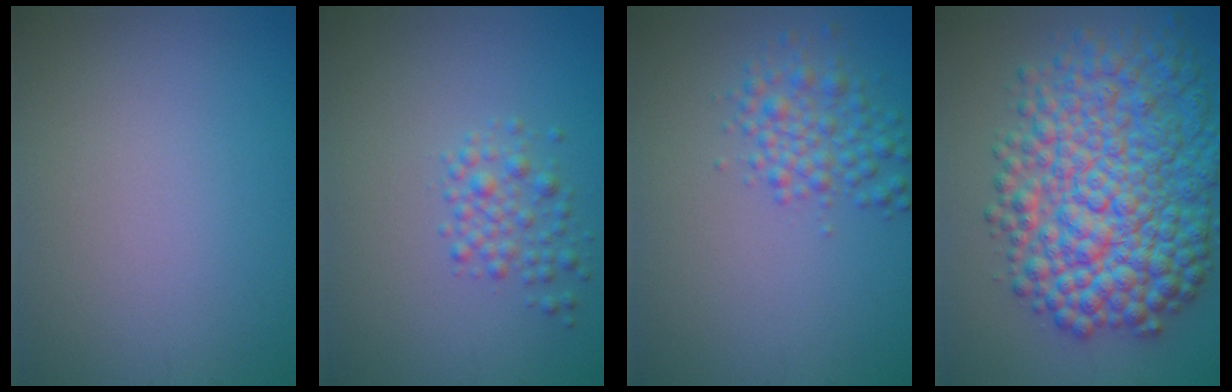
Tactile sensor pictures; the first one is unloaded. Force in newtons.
{"total": 2.0, "press": 2.0, "slide": 0.0}
{"total": 2.9, "press": 2.9, "slide": 0.0}
{"total": 11.7, "press": 11.7, "slide": 0.2}